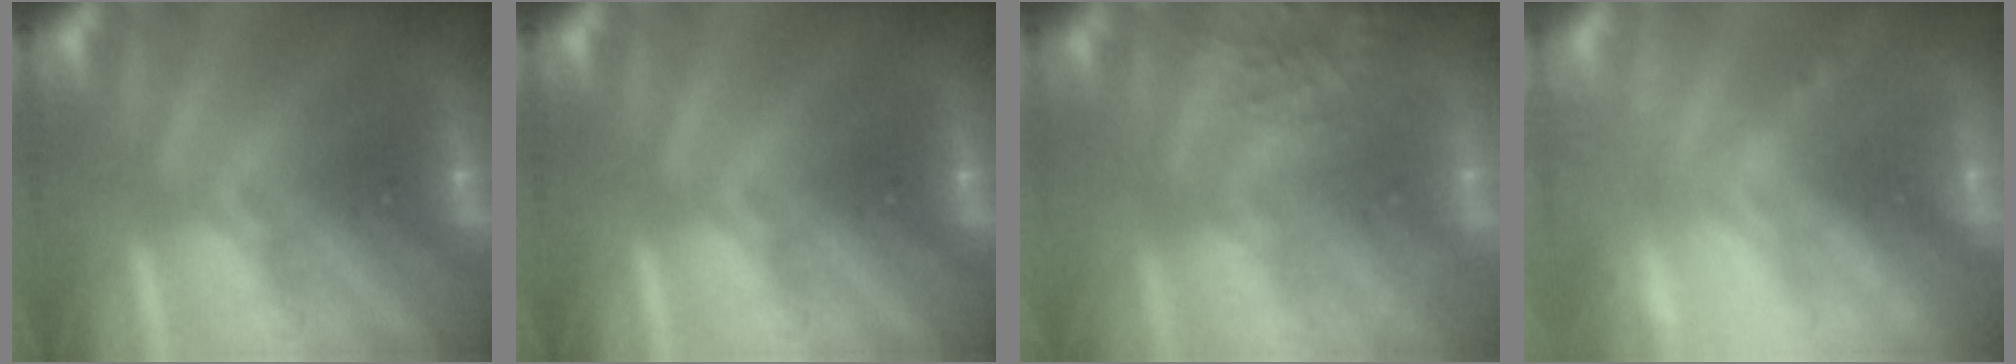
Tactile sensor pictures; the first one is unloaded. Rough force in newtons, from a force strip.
{"total": 0.0}
{"total": 7.8}
{"total": 2.4}